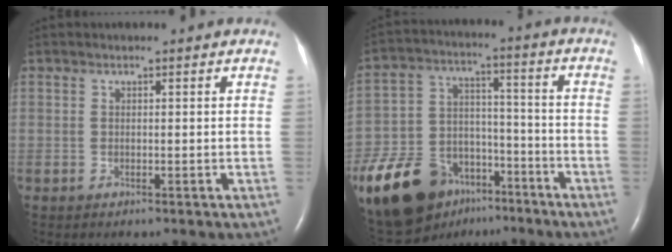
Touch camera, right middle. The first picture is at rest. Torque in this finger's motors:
{"motor_torque": [1.40, -0.75, 0.26, 0.06]}